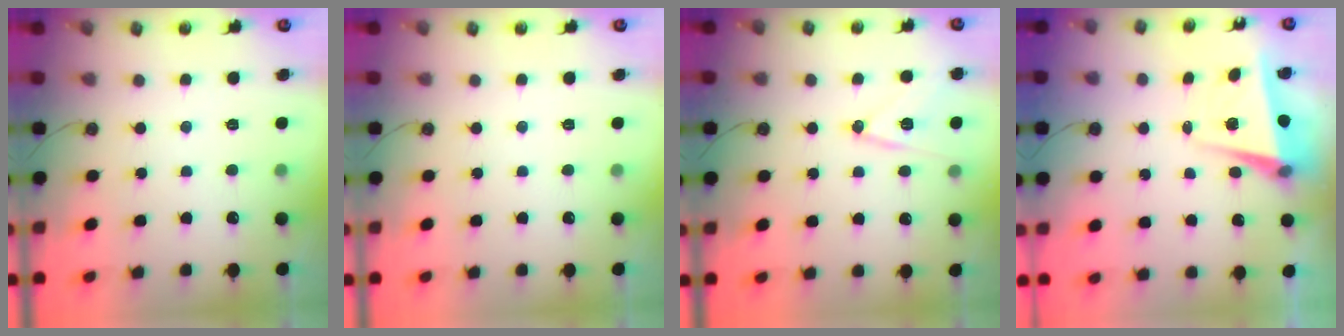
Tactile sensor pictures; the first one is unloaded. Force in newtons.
{"total": 0.0}
{"total": 12.5, "press": 12.2, "slide": 2.7}
{"total": 5.4, "press": 5.2, "slide": 1.4}